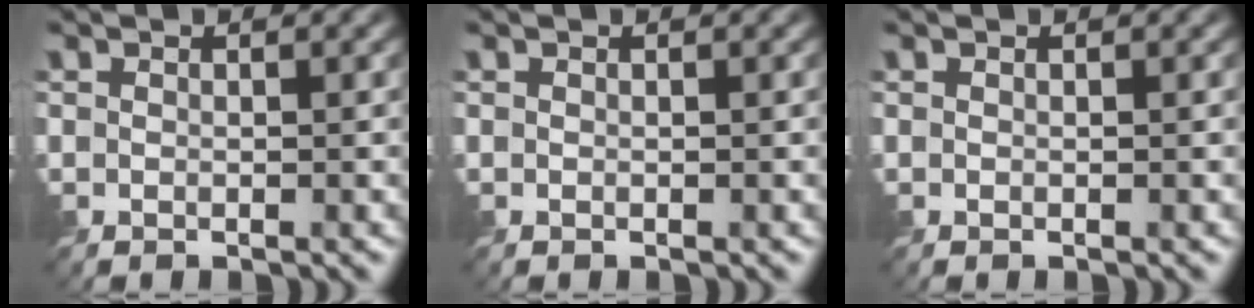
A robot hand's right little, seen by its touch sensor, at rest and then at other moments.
{"total": 0.0}
{"total": 0.0}